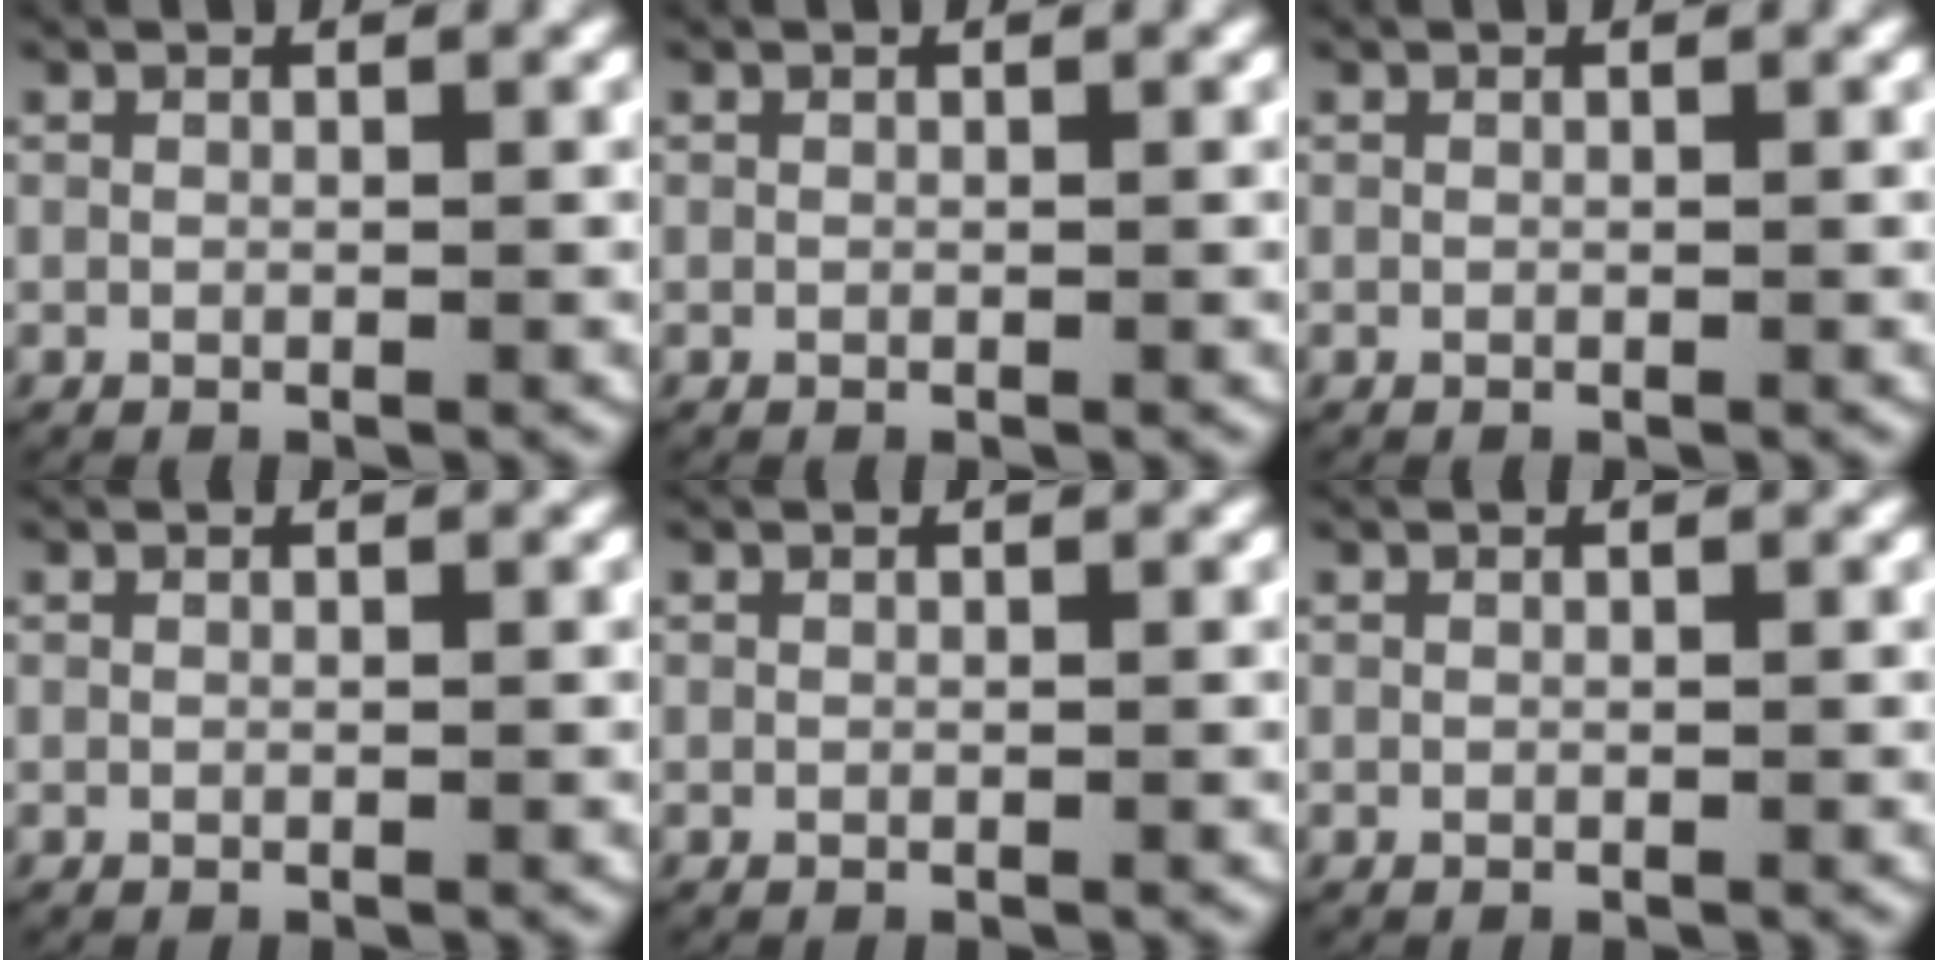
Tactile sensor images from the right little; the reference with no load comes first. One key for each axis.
{"total": 0.0}
{"total": 0.0}
{"total": 0.0}
{"total": 0.0}
{"total": 0.0}